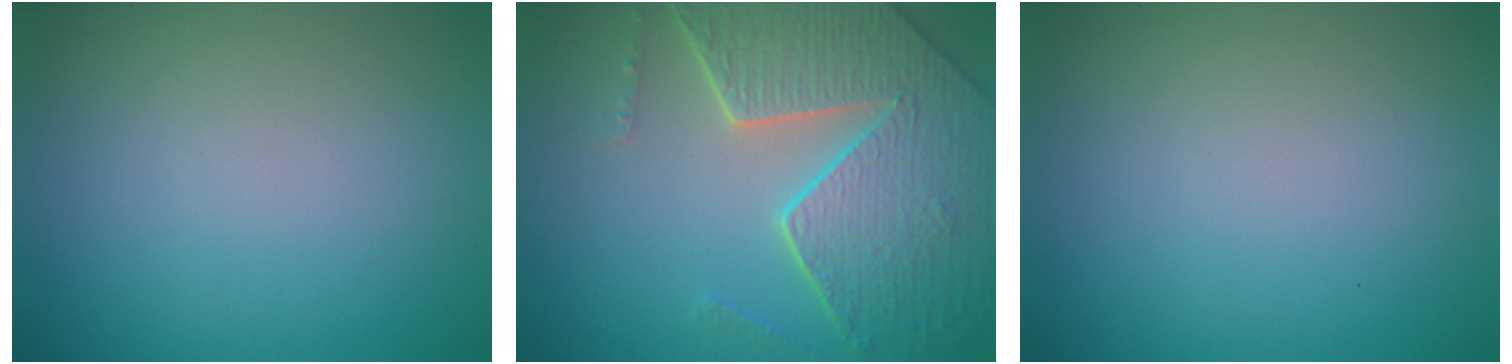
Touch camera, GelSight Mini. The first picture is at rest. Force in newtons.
{"total": 8.3, "press": 5.8, "slide": 5.9}
{"total": 0.0}